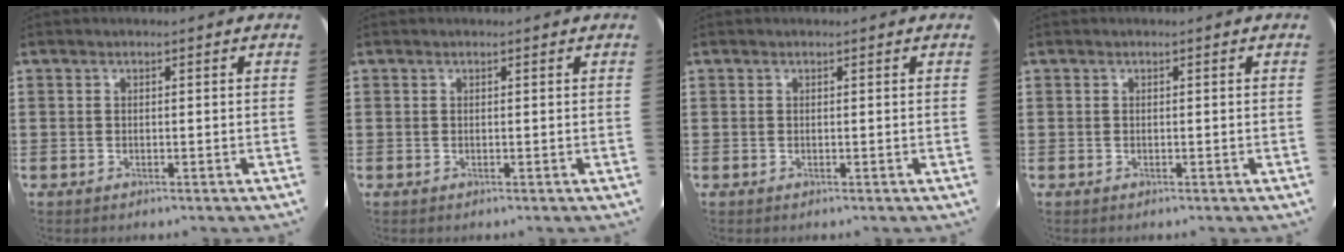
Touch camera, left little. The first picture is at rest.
{"total": 0.0}
{"total": 0.0}
{"total": 0.0}